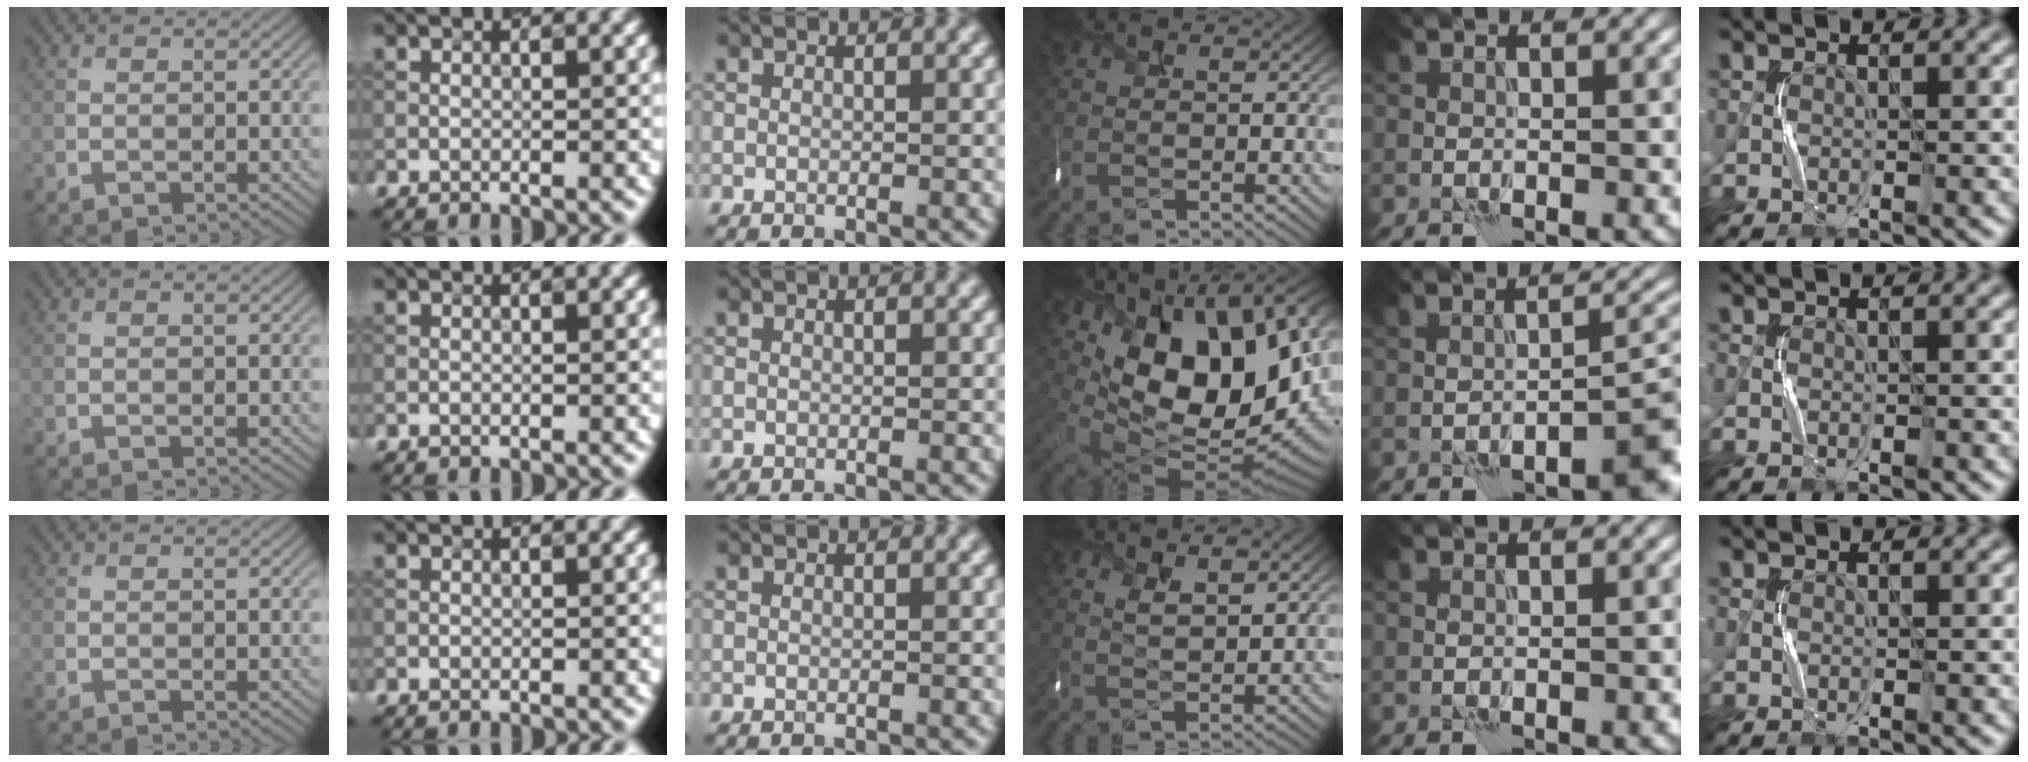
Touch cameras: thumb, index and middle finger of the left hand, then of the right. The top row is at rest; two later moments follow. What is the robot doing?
{"motion": "shake", "object": "tambourine"}